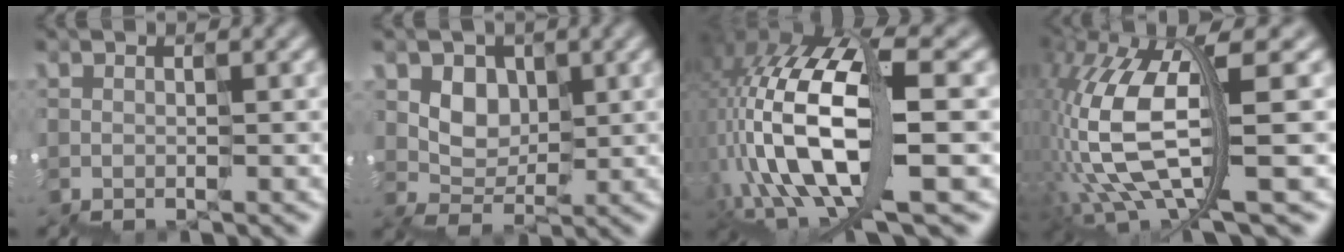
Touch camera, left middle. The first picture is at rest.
{"total": 2.7, "force": [1.2, 2.4, 0.0], "torque": [-0.002, 0.001, 0.021]}
{"total": 12.7, "force": [-2.6, 5.2, 11.2], "torque": [-0.242, 0.016, -0.042]}
{"total": 9.6, "force": [-0.3, 3.8, 8.8], "torque": [-0.209, -0.004, -0.007]}